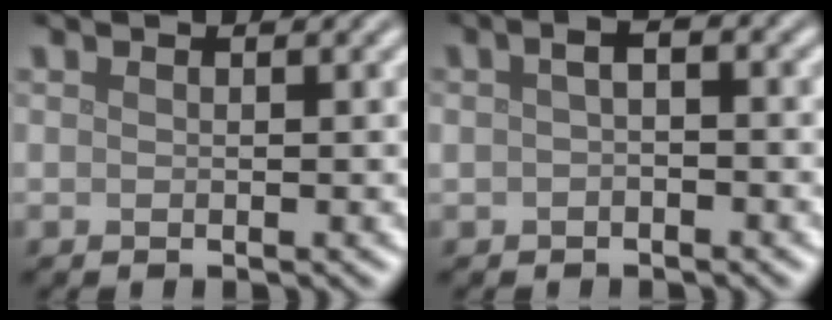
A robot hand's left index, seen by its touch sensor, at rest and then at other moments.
{"total": 1.7, "force": [0.0, 0.8, 1.5], "torque": [-0.029, 0.006, -0.004]}